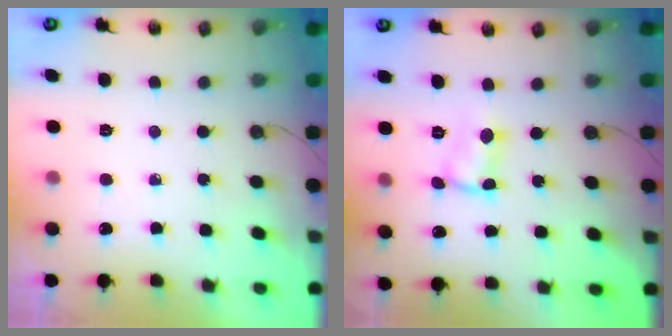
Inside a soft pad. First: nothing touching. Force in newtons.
{"total": 2.0, "press": 2.0, "slide": 0.1}